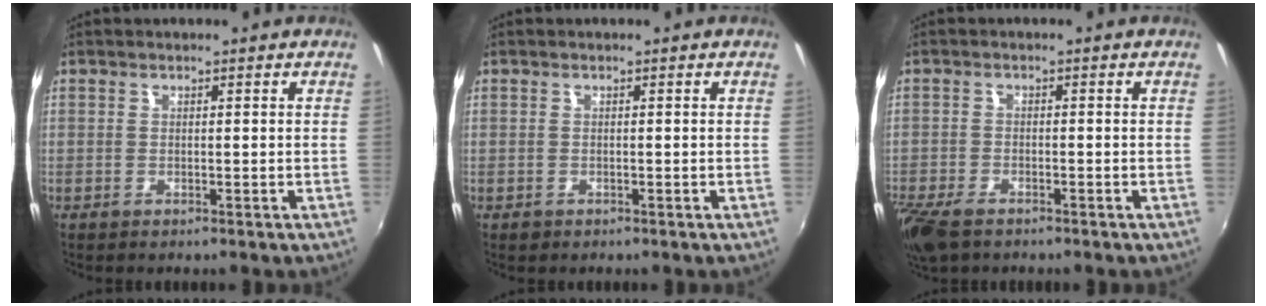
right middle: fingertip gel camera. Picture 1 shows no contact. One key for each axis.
{"total": 0.8, "fx": -0.5, "fy": 0.6, "fz": 0.2, "tx": -0.004, "ty": -0.003, "tz": -0.007}
{"total": 8.1, "fx": -5.9, "fy": 3.4, "fz": 4.4, "tx": -0.120, "ty": -0.033, "tz": -0.115}